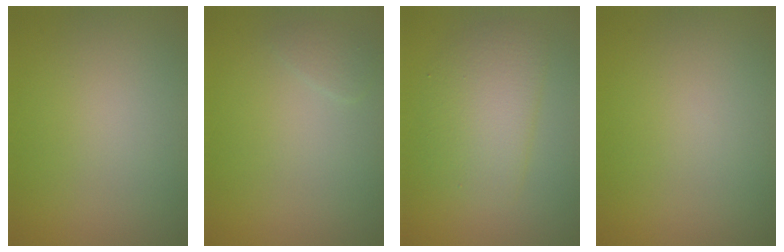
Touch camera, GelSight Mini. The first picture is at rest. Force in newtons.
{"total": 0.9, "press": 0.9, "slide": 0.0}
{"total": 4.1, "press": 4.0, "slide": 0.1}
{"total": 0.0}